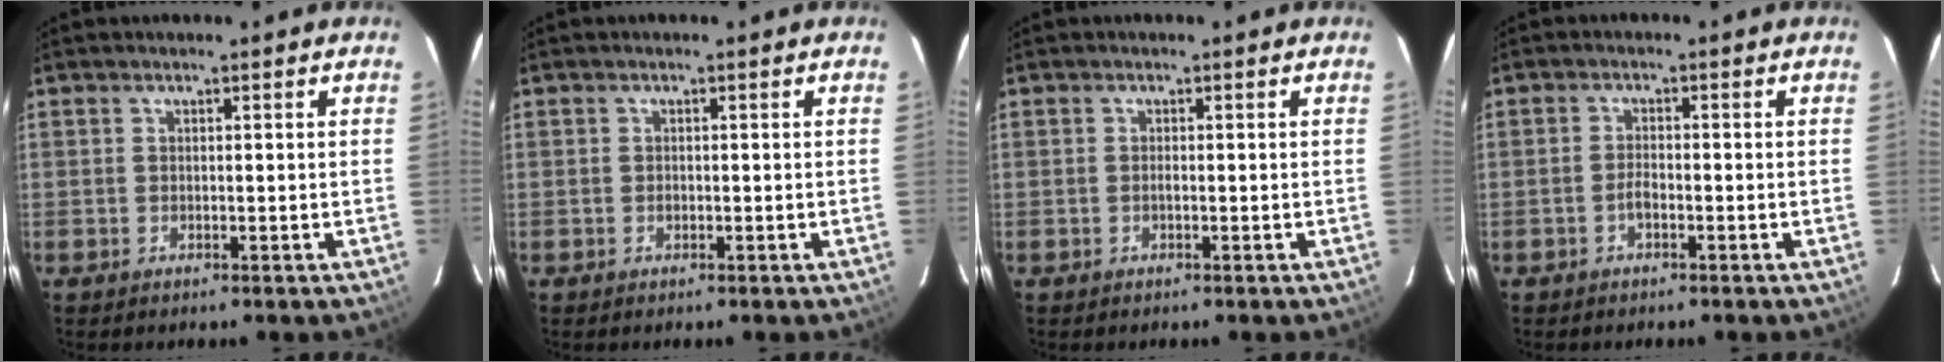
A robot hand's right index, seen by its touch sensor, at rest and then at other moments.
{"total": 0.8, "force": [-0.2, 0.6, 0.4], "torque": [-0.006, 0.001, -0.004]}
{"total": 0.7, "force": [-0.2, 0.1, 0.6], "torque": [-0.011, 0.000, -0.005]}
{"total": 1.8, "force": [-1.0, 0.7, 1.4], "torque": [-0.030, 0.004, -0.021]}